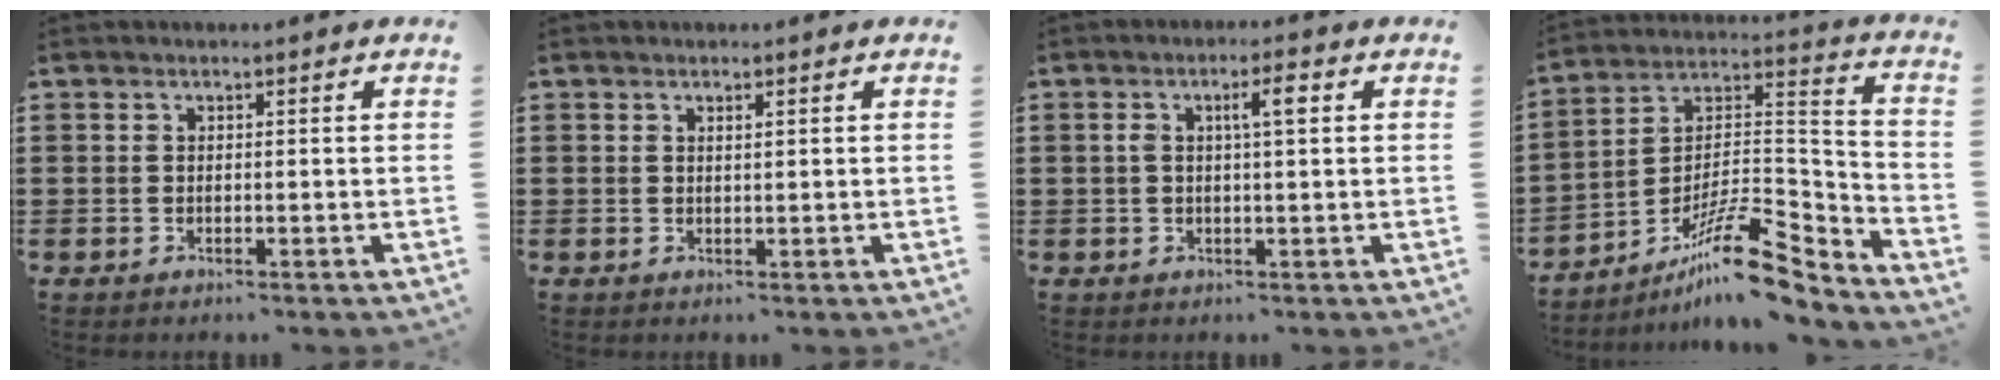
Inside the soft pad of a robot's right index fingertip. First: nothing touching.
{"total": 0.6, "force": [0.3, 0.1, 0.5], "torque": [-0.011, 0.000, 0.006]}
{"total": 3.8, "force": [0.9, 0.9, 3.5], "torque": [-0.055, 0.004, 0.008]}
{"total": 13.6, "force": [-9.9, 3.5, 8.6], "torque": [-0.142, 0.034, -0.182]}